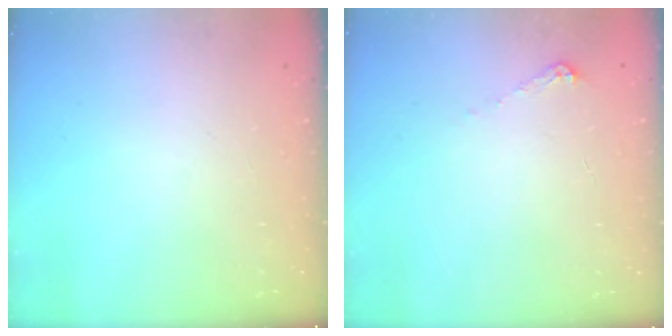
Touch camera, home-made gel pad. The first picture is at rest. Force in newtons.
{"total": 5.8, "press": 5.8, "slide": 0.8}